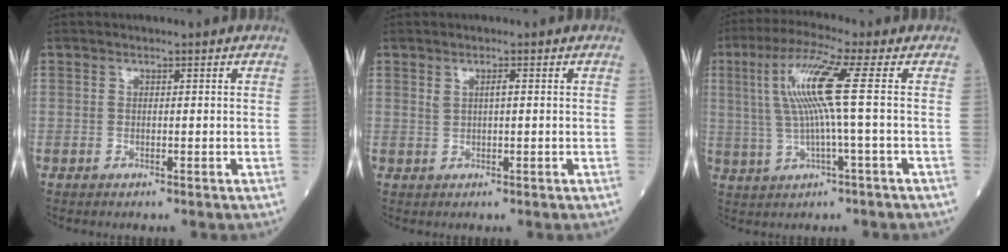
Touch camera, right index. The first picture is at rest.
{"total": 1.4, "force": [0.5, 0.3, 1.3], "torque": [-0.026, 0.005, 0.011]}
{"total": 9.6, "force": [1.5, -0.9, 9.4], "torque": [-0.193, 0.013, 0.029]}